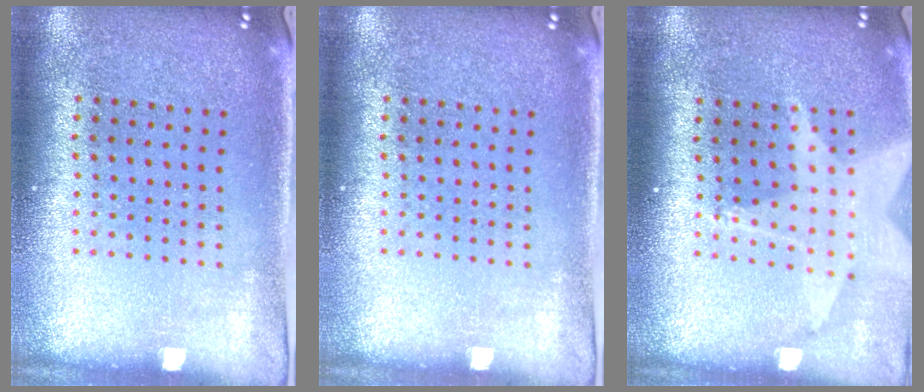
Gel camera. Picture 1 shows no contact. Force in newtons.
{"total": 0.0}
{"total": 2.0, "press": 1.5, "slide": 1.2}